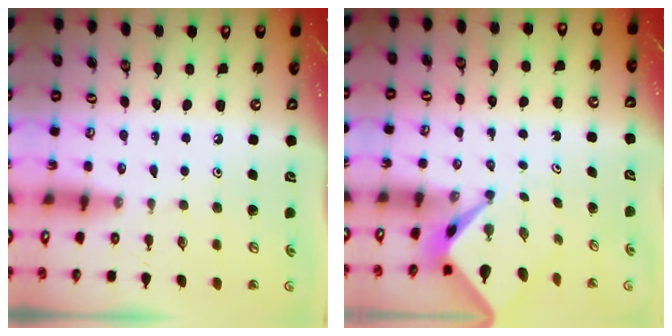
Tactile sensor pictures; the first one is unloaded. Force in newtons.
{"total": 2.6, "press": 2.6, "slide": 0.2}